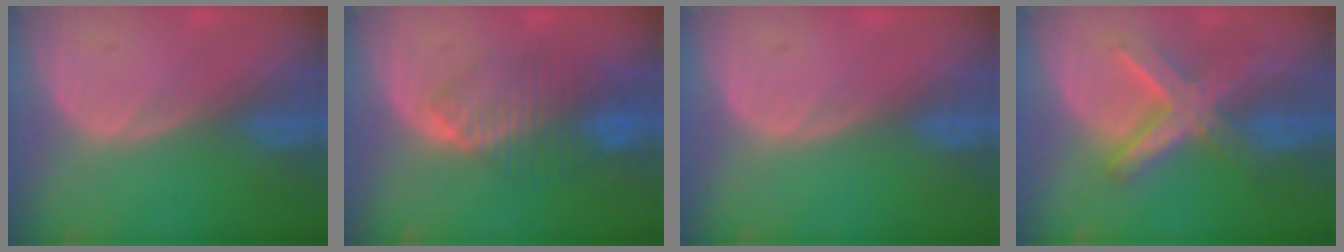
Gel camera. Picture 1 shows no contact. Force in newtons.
{"total": 7.9, "press": 7.3, "slide": 2.9}
{"total": 0.0}
{"total": 8.2, "press": 8.2, "slide": 0.7}